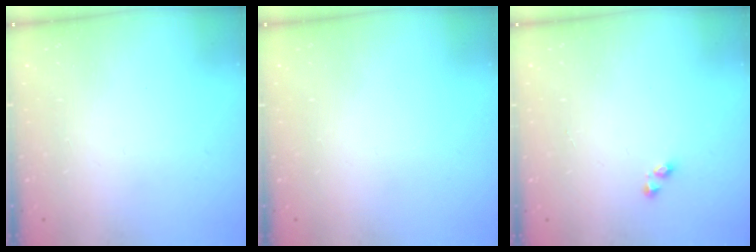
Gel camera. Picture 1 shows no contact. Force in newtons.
{"total": 0.0}
{"total": 1.8, "press": 1.8, "slide": 0.2}